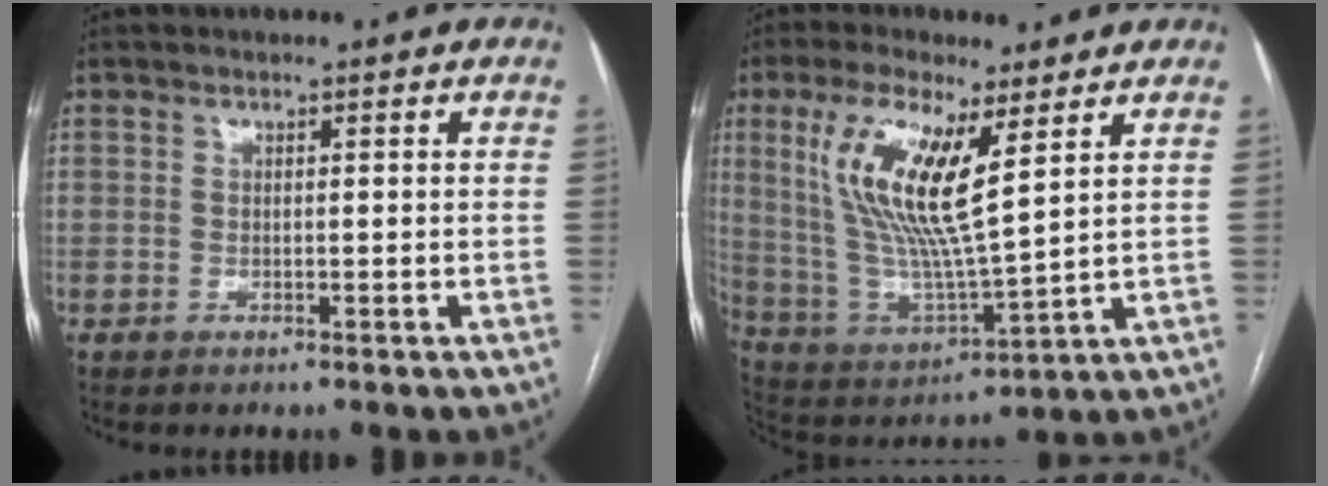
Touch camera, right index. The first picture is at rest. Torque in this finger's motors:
{"motor_torque": [1.18, -0.01, 1.05, 0.21]}